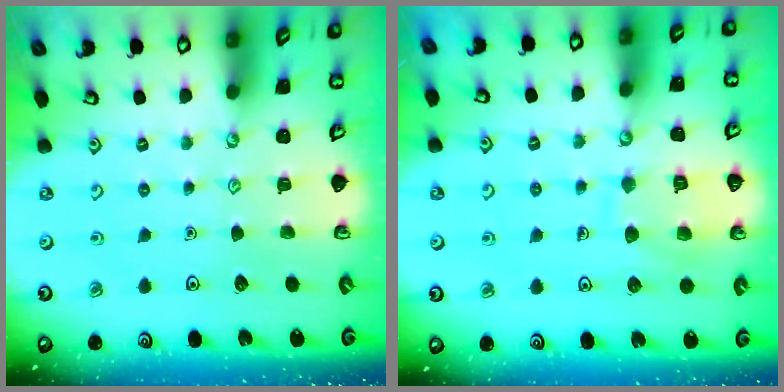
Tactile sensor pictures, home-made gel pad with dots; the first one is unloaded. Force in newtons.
{"total": 10.1, "press": 10.1, "slide": 0.9}